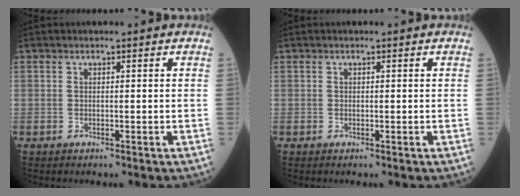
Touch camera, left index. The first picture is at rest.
{"total": 0.0}